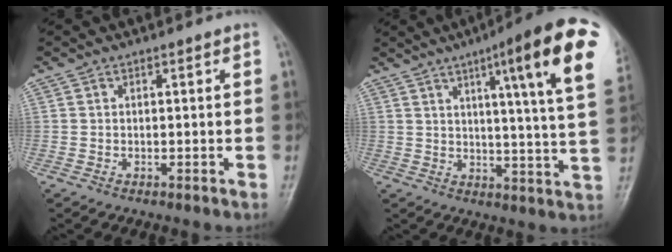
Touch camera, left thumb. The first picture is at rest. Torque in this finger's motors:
{"motor_torque": [0.58, 0.51, 1.64, -1.14, 0.12]}